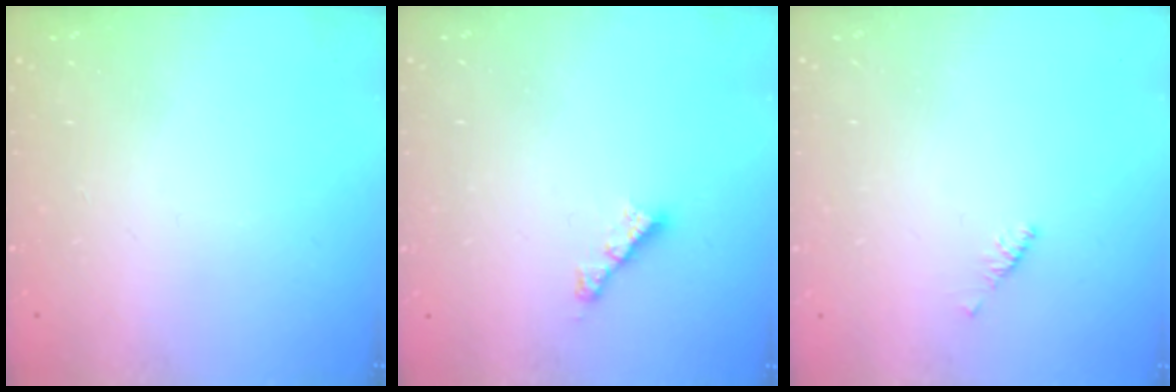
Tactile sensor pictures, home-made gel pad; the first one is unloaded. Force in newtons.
{"total": 3.4, "press": 3.3, "slide": 0.4}
{"total": 2.1, "press": 2.0, "slide": 0.6}